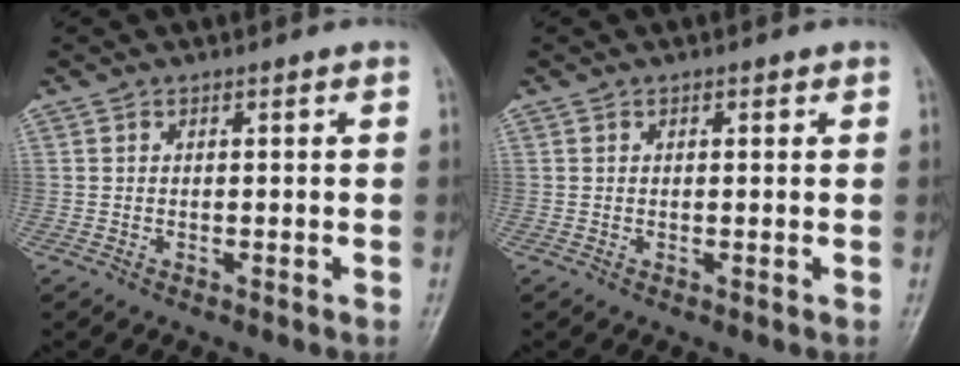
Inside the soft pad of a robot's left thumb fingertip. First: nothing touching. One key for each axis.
{"total": 0.6, "fx": 0.3, "fy": 0.4, "fz": 0.3, "tx": -0.001, "ty": -0.001, "tz": 0.002}